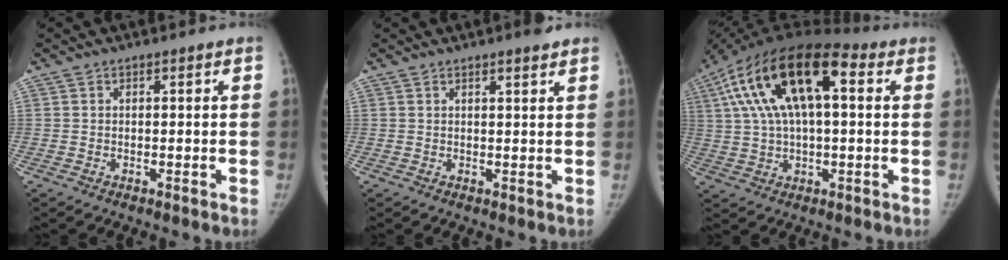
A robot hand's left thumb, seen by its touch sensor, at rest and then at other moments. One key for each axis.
{"total": 2.4, "fx": 1.8, "fy": 0.4, "fz": 1.6, "tx": -0.019, "ty": -0.007, "tz": 0.024}
{"total": 20.8, "fx": 5.7, "fy": 9.6, "fz": 17.5, "tx": -0.324, "ty": 0.035, "tz": 0.087}